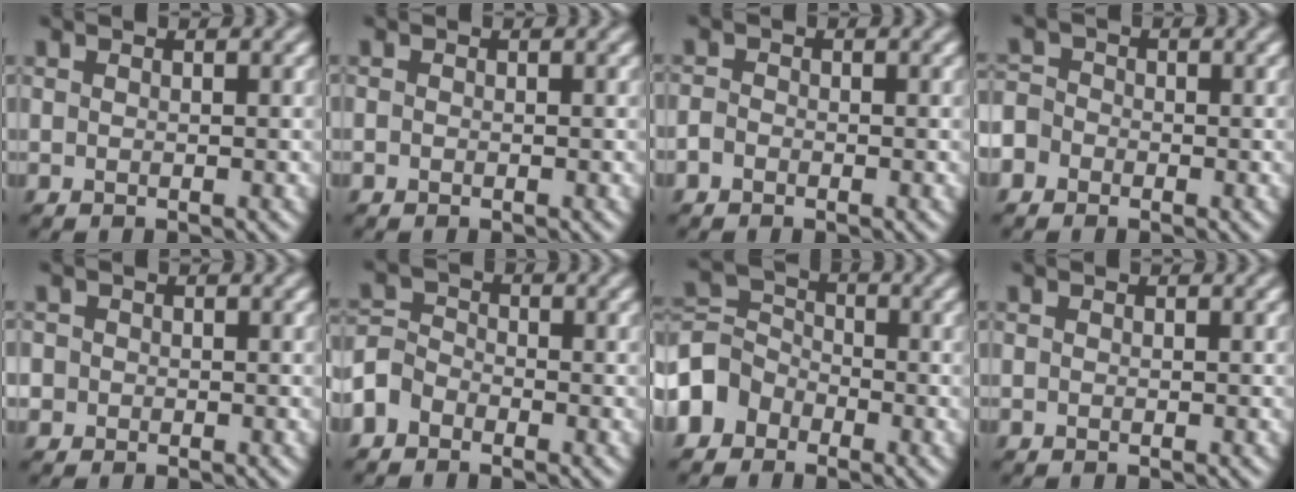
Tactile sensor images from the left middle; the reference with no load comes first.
{"total": 0.5, "force": [-0.5, 0.1, -0.2], "torque": [0.004, 0.000, -0.006]}
{"total": 1.3, "force": [-1.2, 0.5, -0.1], "torque": [0.003, -0.001, -0.020]}
{"total": 2.6, "force": [-1.8, 1.8, 0.2], "torque": [0.005, 0.010, -0.040]}
{"total": 1.0, "force": [-0.5, 0.8, -0.2], "torque": [0.010, 0.001, -0.009]}
{"total": 2.9, "force": [-2.3, 1.7, 0.4], "torque": [-0.013, 0.006, -0.054]}
{"total": 4.3, "force": [-2.9, 3.1, 0.6], "torque": [-0.013, 0.011, -0.068]}
{"total": 0.7, "force": [-0.6, -0.2, -0.4], "torque": [0.006, 0.000, -0.008]}